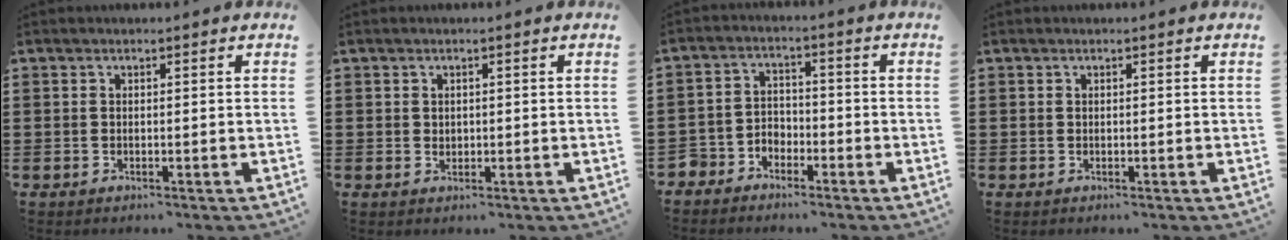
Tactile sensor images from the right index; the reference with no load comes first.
{"total": 1.0, "force": [0.6, 0.8, 0.2], "torque": [-0.005, 0.005, 0.011]}
{"total": 3.6, "force": [-3.0, 2.0, 0.0], "torque": [-0.014, 0.005, -0.066]}
{"total": 0.0}